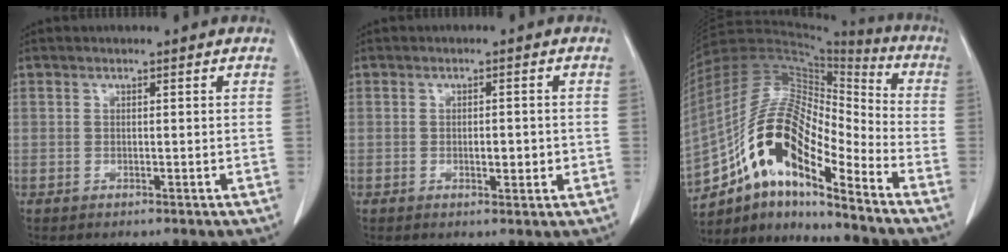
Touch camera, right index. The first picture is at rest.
{"total": 2.6, "force": [-0.5, 1.0, 2.3], "torque": [-0.038, 0.000, -0.004]}
{"total": 17.1, "force": [-10.3, 4.8, 12.8], "torque": [-0.249, 0.033, -0.181]}